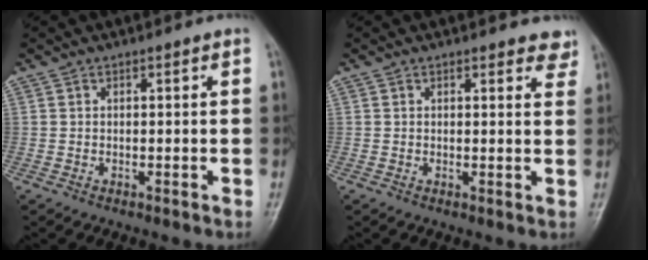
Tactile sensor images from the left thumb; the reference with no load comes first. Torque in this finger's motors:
{"motor_torque": [-0.22, -0.05, -0.01, 0.13, 0.05]}